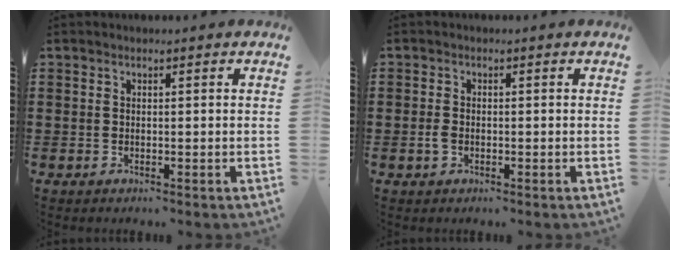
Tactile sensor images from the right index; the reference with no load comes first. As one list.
[{"total": 1.6, "force": [-0.5, 0.9, 1.2], "torque": [-0.032, -0.004, -0.011]}]